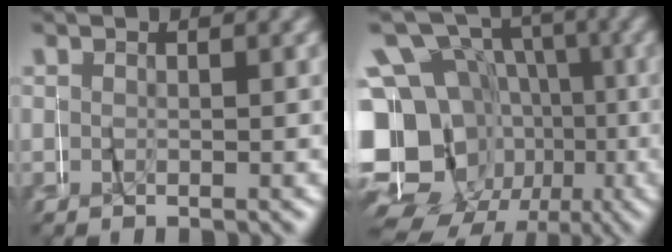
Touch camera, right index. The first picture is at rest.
{"total": 19.3, "force": [-2.2, 16.9, 9.0], "torque": [-0.195, -0.055, -0.036]}